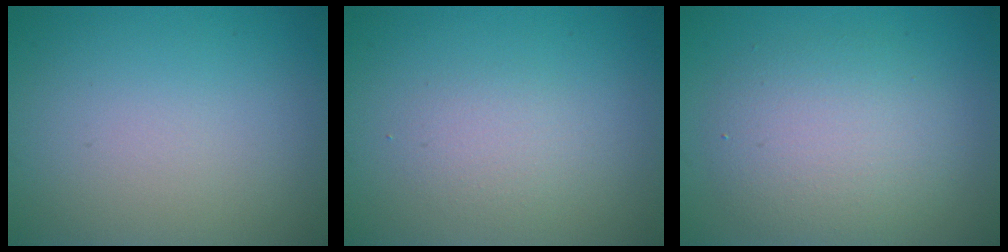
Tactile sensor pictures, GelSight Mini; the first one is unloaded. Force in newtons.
{"total": 1.6, "press": 1.6, "slide": 0.0}
{"total": 4.9, "press": 4.8, "slide": 0.3}